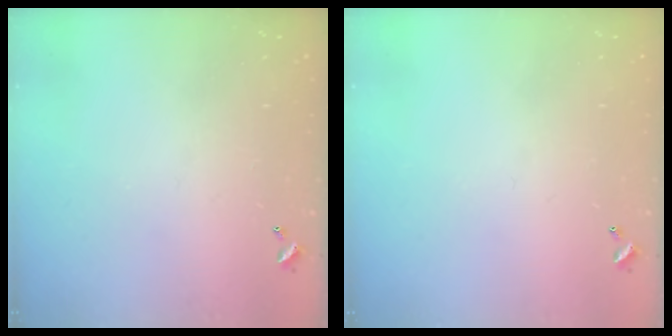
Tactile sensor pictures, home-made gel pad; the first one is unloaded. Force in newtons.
{"total": 0.0}